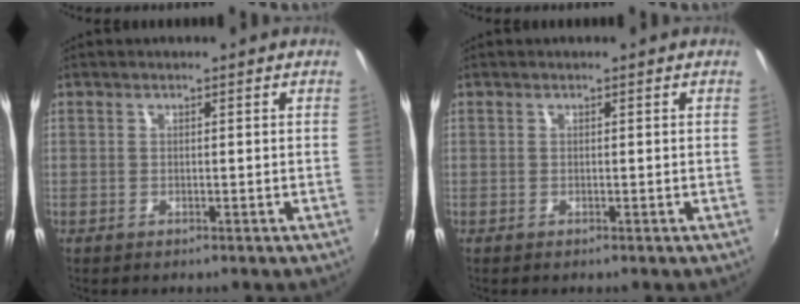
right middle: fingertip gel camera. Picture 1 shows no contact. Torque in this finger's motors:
{"motor_torque": [0.00, -0.01, 0.03, 0.00]}